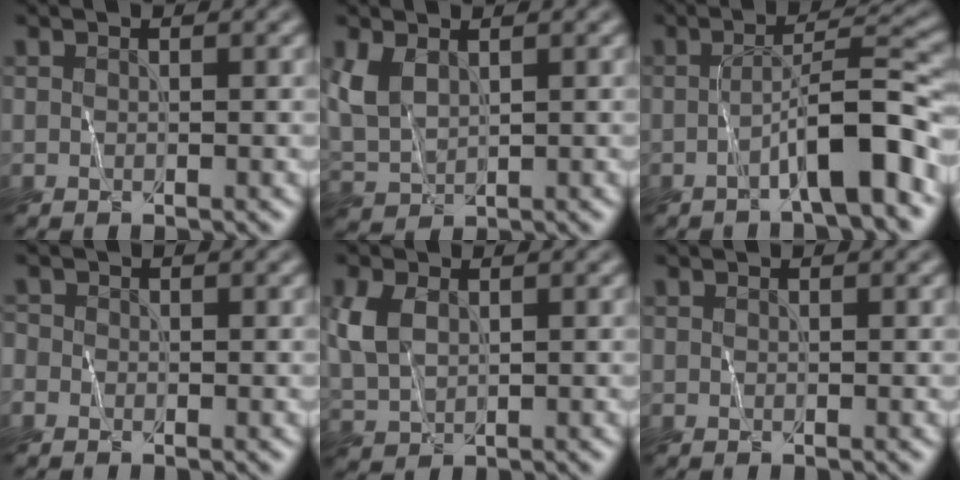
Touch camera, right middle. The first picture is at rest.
{"total": 3.6, "force": [1.3, 2.2, 2.6], "torque": [-0.074, 0.002, 0.030]}
{"total": 5.8, "force": [-2.7, 0.8, 5.0], "torque": [-0.078, 0.022, -0.046]}
{"total": 0.8, "force": [-0.5, 0.7, 0.1], "torque": [0.001, -0.001, -0.012]}
{"total": 3.9, "force": [0.9, 2.7, 2.8], "torque": [-0.077, 0.005, 0.022]}
{"total": 0.0}